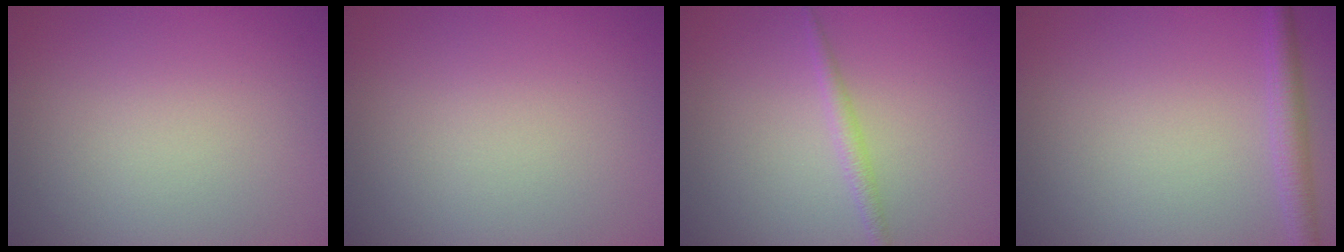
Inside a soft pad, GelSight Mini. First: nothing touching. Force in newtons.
{"total": 0.0}
{"total": 1.4, "press": 1.4, "slide": 0.1}
{"total": 2.3, "press": 2.3, "slide": 0.1}